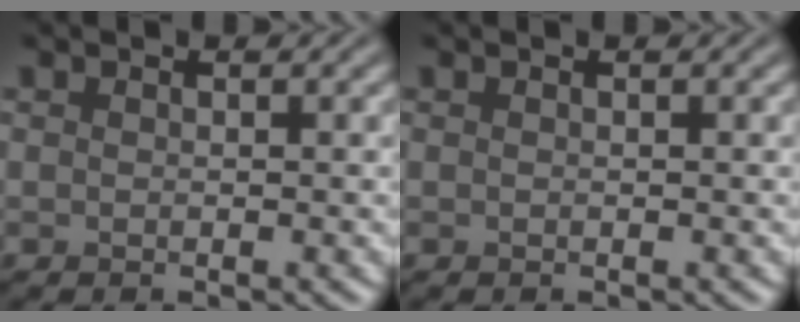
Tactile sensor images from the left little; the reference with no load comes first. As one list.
[{"total": 0.0}]